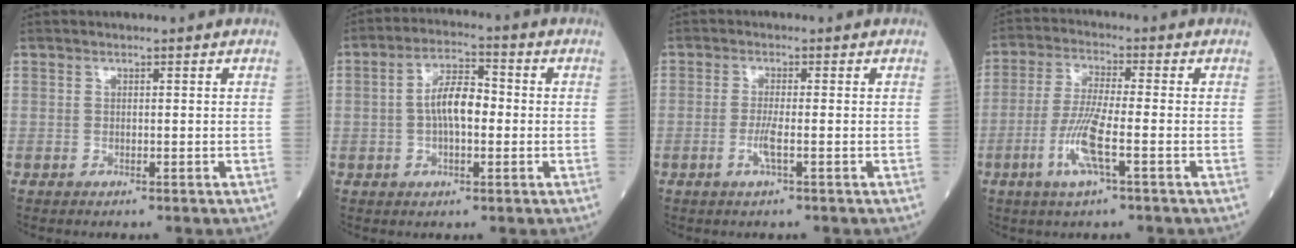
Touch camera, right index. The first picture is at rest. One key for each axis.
{"total": 6.8, "fx": -0.2, "fy": 2.6, "fz": 6.3, "tx": -0.122, "ty": 0.016, "tz": -0.011}
{"total": 2.6, "fx": -0.9, "fy": -0.1, "fz": 2.4, "tx": -0.054, "ty": -0.005, "tz": -0.021}
{"total": 7.8, "fx": -2.8, "fy": 0.3, "fz": 7.2, "tx": -0.149, "ty": -0.009, "tz": -0.059}